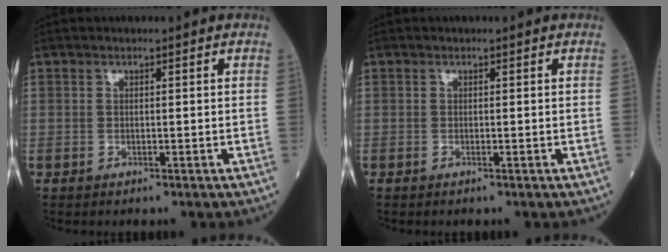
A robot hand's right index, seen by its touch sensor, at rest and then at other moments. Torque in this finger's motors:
{"motor_torque": [-0.05, -0.04, 0.04, 0.01]}